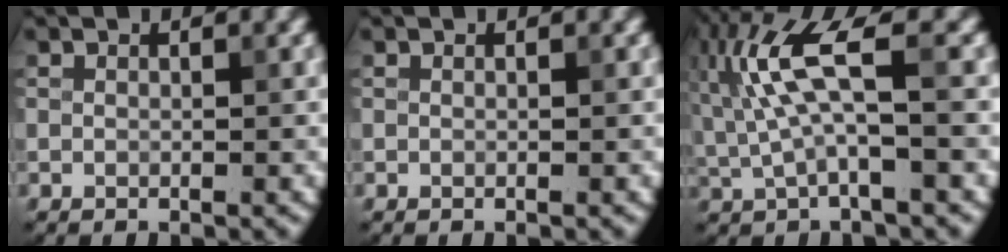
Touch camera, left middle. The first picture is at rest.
{"total": 0.0}
{"total": 6.5, "force": [1.3, 1.6, 6.2], "torque": [-0.141, 0.009, 0.023]}